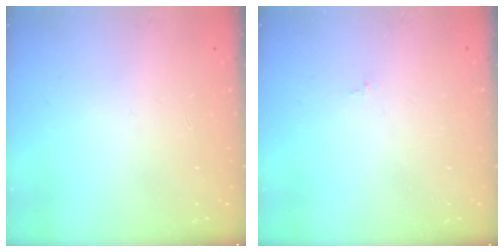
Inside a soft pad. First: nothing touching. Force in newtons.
{"total": 0.0}